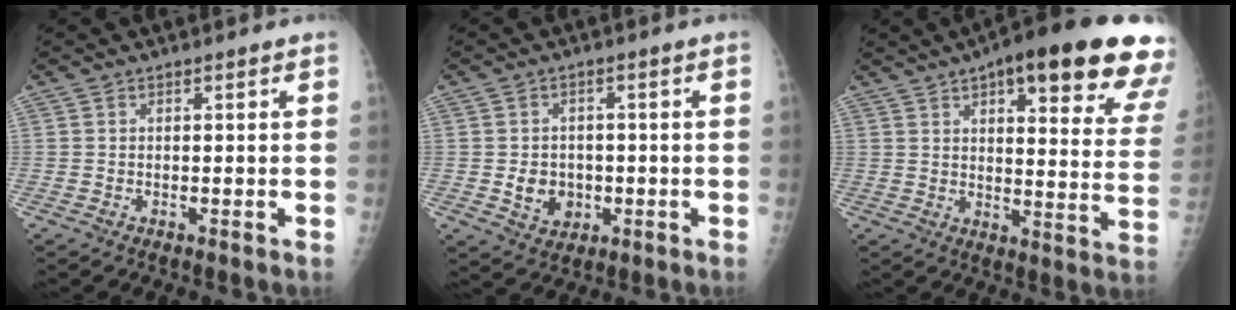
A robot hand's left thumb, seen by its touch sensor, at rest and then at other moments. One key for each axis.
{"total": 5.8, "fx": -1.0, "fy": 4.9, "fz": 2.9, "tx": -0.023, "ty": 0.005, "tz": -0.007}
{"total": 26.0, "fx": 15.5, "fy": 6.9, "fz": 19.6, "tx": -0.217, "ty": -0.037, "tz": 0.192}